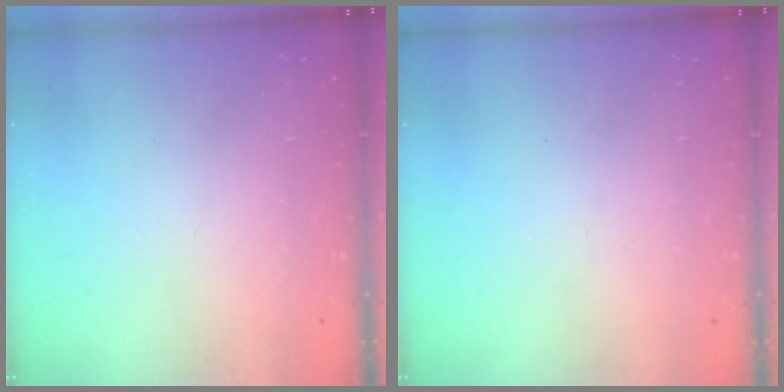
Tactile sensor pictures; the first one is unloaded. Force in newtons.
{"total": 0.0}